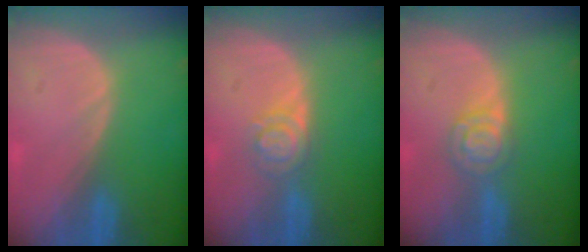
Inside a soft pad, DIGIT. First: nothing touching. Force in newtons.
{"total": 4.2, "press": 3.8, "slide": 1.7}
{"total": 4.6, "press": 4.2, "slide": 1.9}